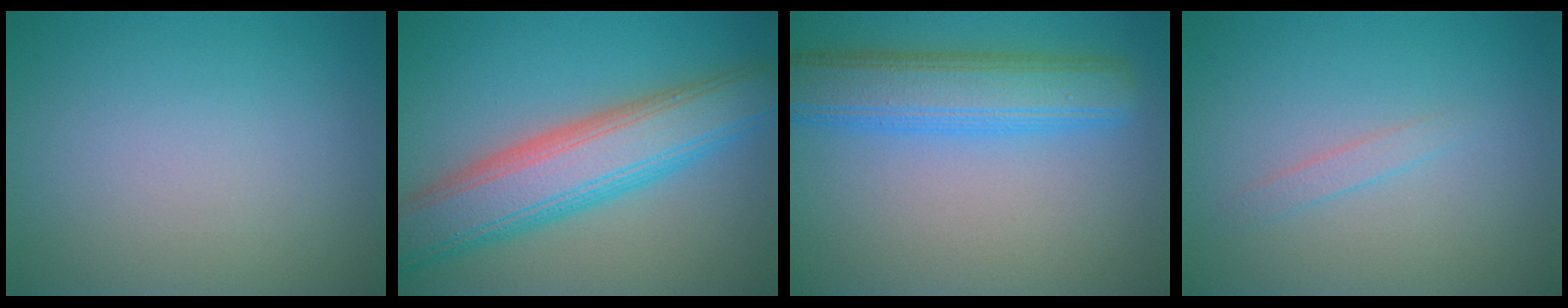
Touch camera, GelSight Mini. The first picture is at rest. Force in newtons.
{"total": 8.4, "press": 8.4, "slide": 0.3}
{"total": 6.5, "press": 6.5, "slide": 0.2}
{"total": 1.0, "press": 1.0, "slide": 0.1}